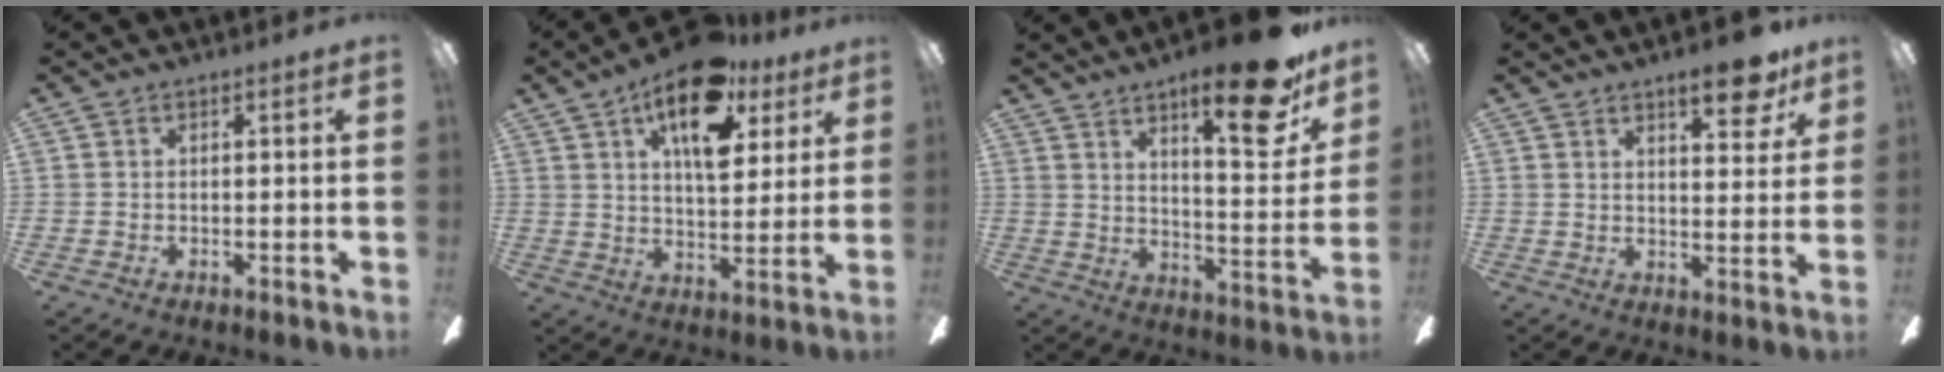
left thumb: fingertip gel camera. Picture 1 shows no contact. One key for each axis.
{"total": 17.1, "fx": 9.5, "fy": 7.7, "fz": 11.9, "tx": -0.182, "ty": -0.031, "tz": 0.157}
{"total": 18.8, "fx": 12.4, "fy": 5.4, "fz": 13.0, "tx": -0.181, "ty": -0.077, "tz": 0.192}
{"total": 9.9, "fx": 6.8, "fy": 3.0, "fz": 6.5, "tx": -0.078, "ty": -0.035, "tz": 0.109}